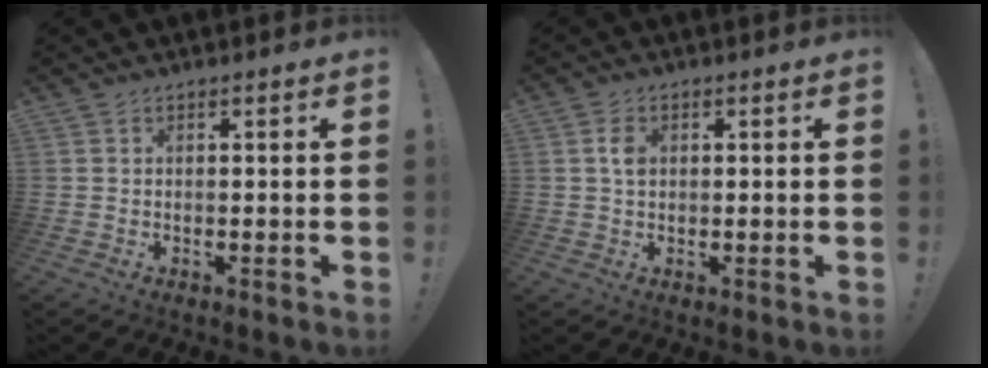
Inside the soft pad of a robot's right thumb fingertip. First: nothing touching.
{"total": 3.4, "force": [0.7, 2.3, 2.4], "torque": [-0.040, 0.003, 0.011]}